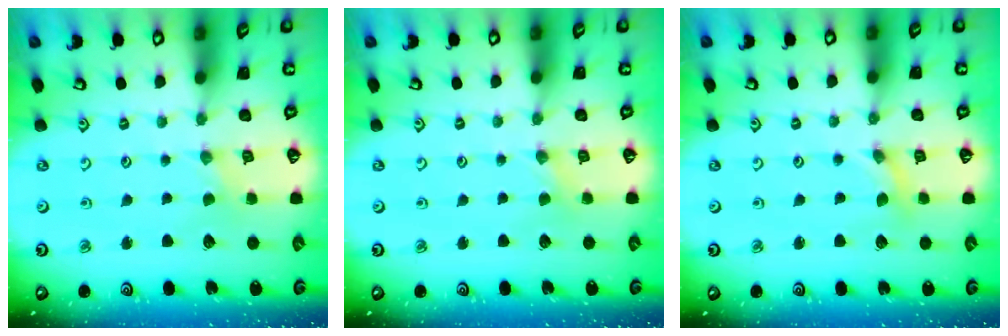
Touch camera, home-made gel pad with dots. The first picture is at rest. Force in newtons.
{"total": 1.8, "press": 1.8, "slide": 0.2}
{"total": 0.8, "press": 0.8, "slide": 0.1}